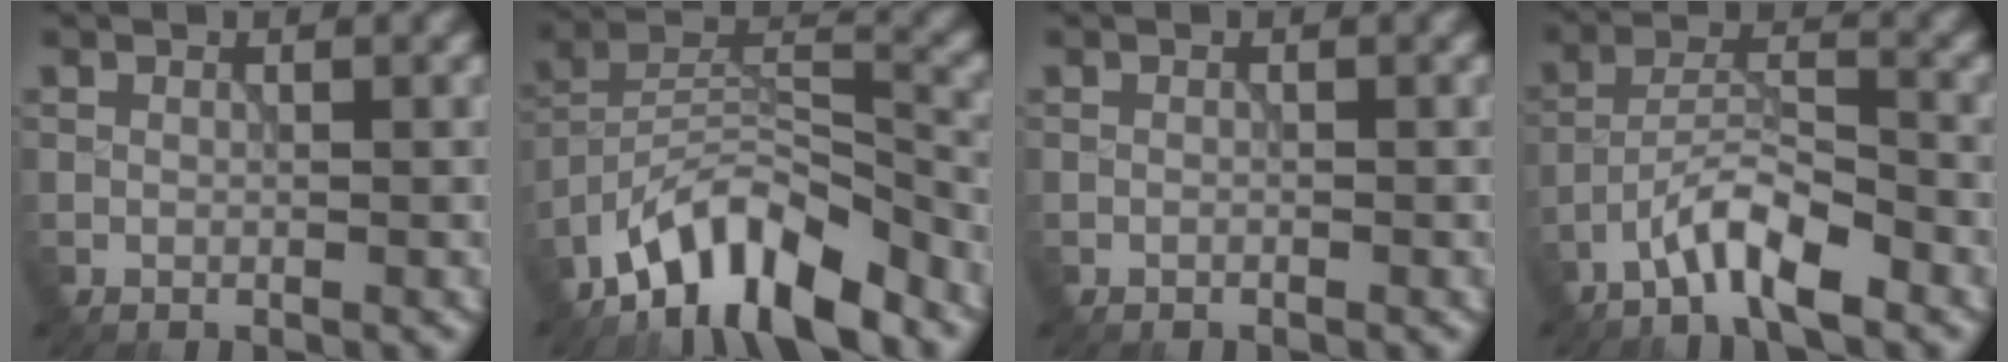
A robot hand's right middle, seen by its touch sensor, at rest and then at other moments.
{"total": 9.8, "force": [-7.4, 3.2, 5.6], "torque": [-0.082, 0.008, -0.146]}
{"total": 0.0}
{"total": 5.0, "force": [-3.4, 1.1, 3.5], "torque": [-0.060, 0.010, -0.072]}